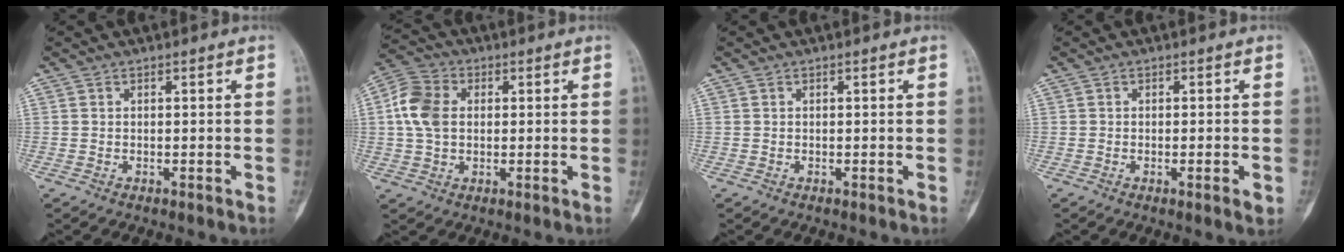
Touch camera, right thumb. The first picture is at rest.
{"total": 8.3, "force": [1.1, 6.1, 5.6], "torque": [-0.114, 0.017, 0.013]}
{"total": 0.0}
{"total": 2.1, "force": [-0.6, 0.4, 2.0], "torque": [-0.032, -0.005, -0.006]}